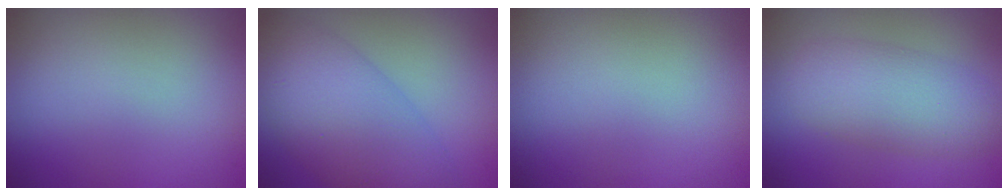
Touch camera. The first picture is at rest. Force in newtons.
{"total": 7.5, "press": 7.5, "slide": 0.3}
{"total": 0.0}
{"total": 5.3, "press": 5.3, "slide": 0.0}